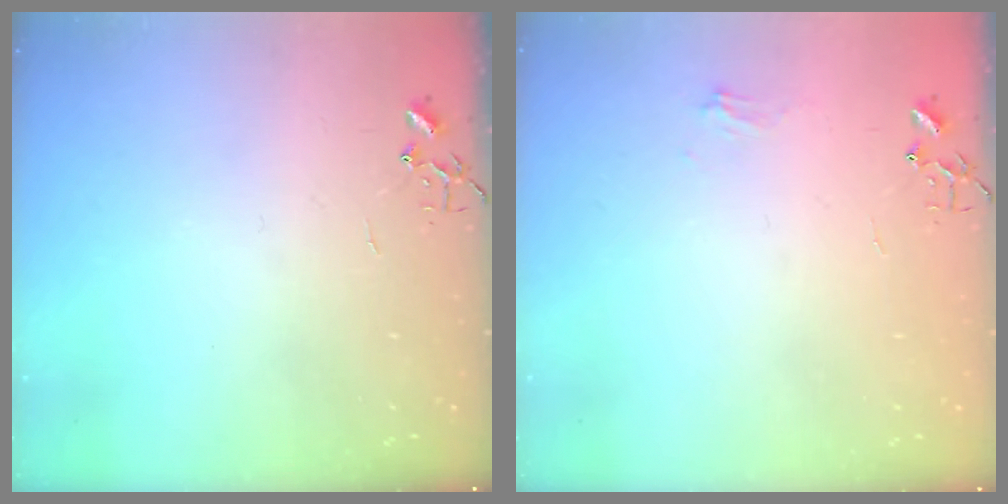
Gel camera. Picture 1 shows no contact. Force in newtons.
{"total": 6.1, "press": 6.1, "slide": 0.7}